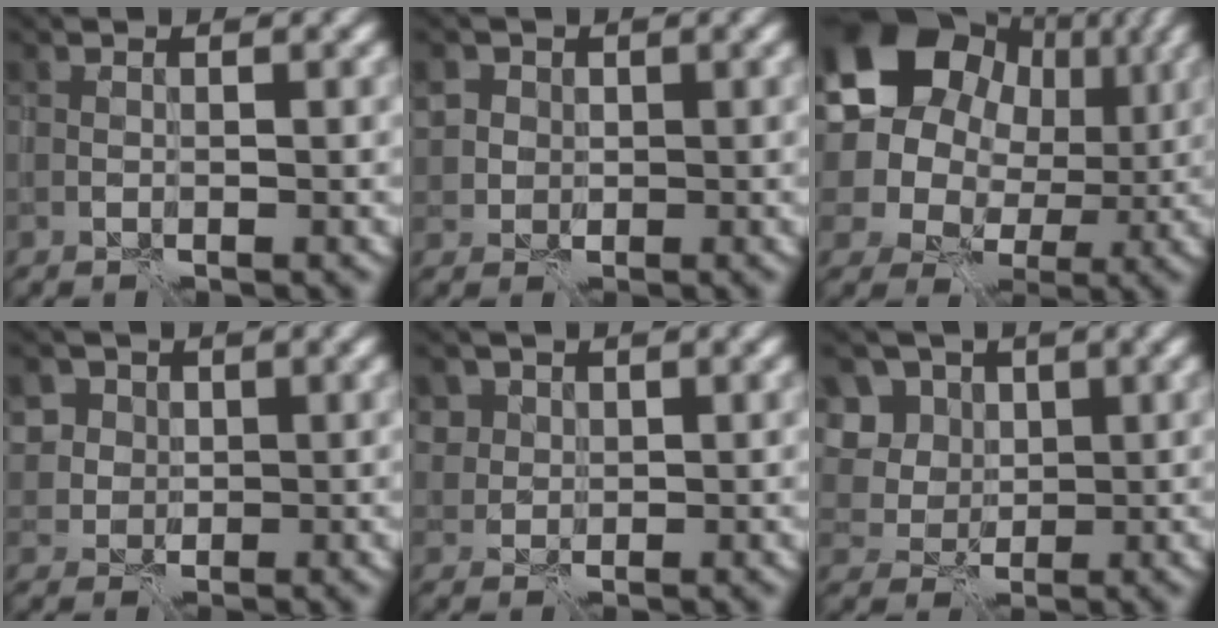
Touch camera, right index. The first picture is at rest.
{"total": 2.9, "force": [0.8, 2.7, 0.9], "torque": [-0.024, 0.009, 0.020]}
{"total": 19.8, "force": [6.1, 16.8, 8.6], "torque": [-0.181, 0.033, 0.069]}
{"total": 3.9, "force": [1.6, 3.4, 1.1], "torque": [-0.029, 0.004, 0.034]}
{"total": 2.0, "force": [1.1, 1.6, 0.2], "torque": [-0.008, -0.005, 0.028]}
{"total": 7.0, "force": [3.1, 5.6, 2.7], "torque": [-0.060, 0.013, 0.046]}